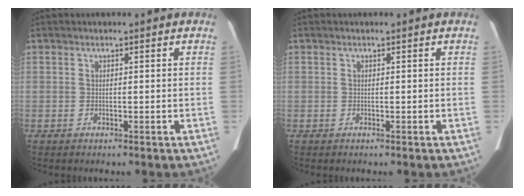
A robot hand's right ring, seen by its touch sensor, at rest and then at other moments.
{"total": 0.0}